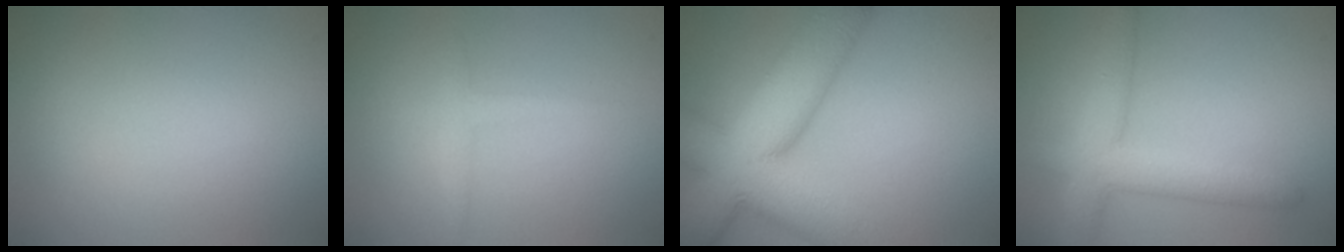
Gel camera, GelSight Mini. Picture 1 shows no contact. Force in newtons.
{"total": 1.4, "press": 1.4, "slide": 0.1}
{"total": 12.9, "press": 12.9, "slide": 0.7}
{"total": 4.9, "press": 4.9, "slide": 0.3}